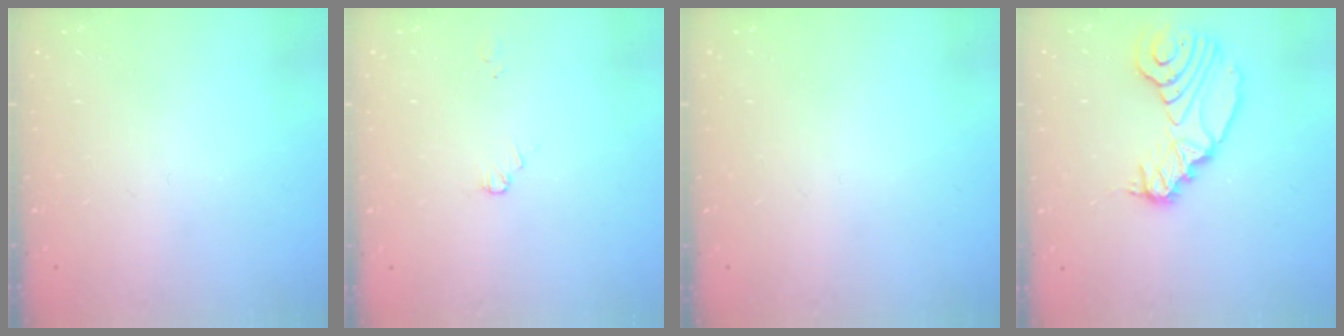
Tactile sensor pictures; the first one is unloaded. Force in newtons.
{"total": 0.9, "press": 0.8, "slide": 0.2}
{"total": 0.0}
{"total": 13.7, "press": 12.8, "slide": 4.9}